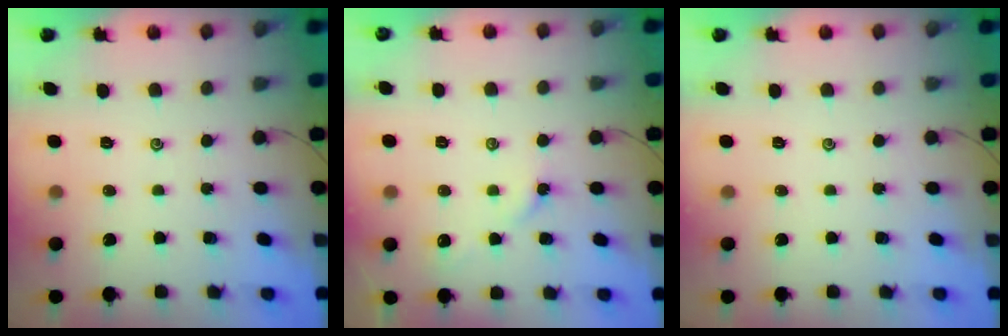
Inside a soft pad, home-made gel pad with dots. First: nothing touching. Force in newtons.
{"total": 2.2, "press": 2.1, "slide": 0.6}
{"total": 0.0}